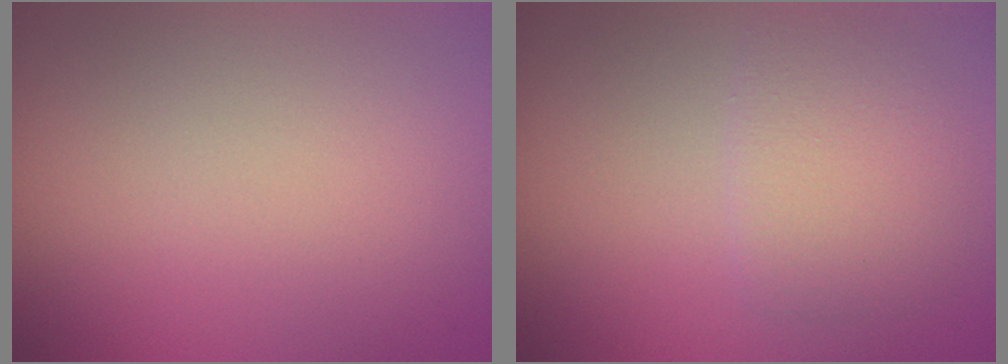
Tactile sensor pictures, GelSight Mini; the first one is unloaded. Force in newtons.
{"total": 2.9, "press": 2.9, "slide": 0.1}